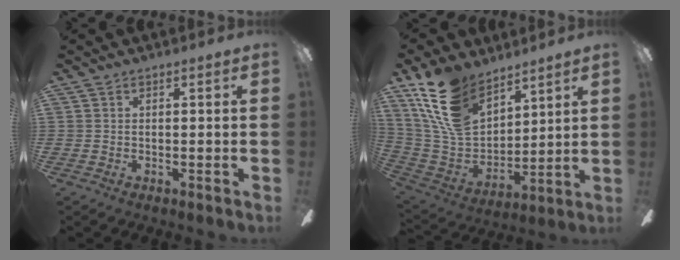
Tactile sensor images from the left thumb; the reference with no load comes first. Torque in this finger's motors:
{"motor_torque": [0.49, 0.56, 1.50, -1.27, 0.47]}